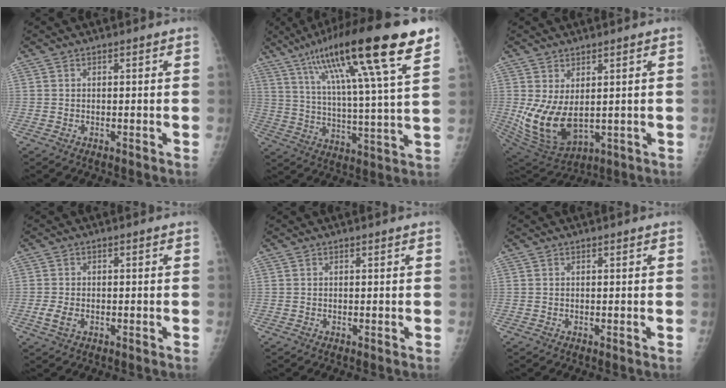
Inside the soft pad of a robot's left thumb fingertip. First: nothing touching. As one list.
[{"total": 24.0, "force": [13.4, 2.9, 19.7], "torque": [-0.322, -0.020, 0.219]}, {"total": 11.6, "force": [0.2, 6.7, 9.5], "torque": [-0.176, -0.018, 0.031]}, {"total": 3.1, "force": [-1.1, 1.9, 2.3], "torque": [-0.051, 0.005, -0.019]}, {"total": 0.0}, {"total": 0.0}]